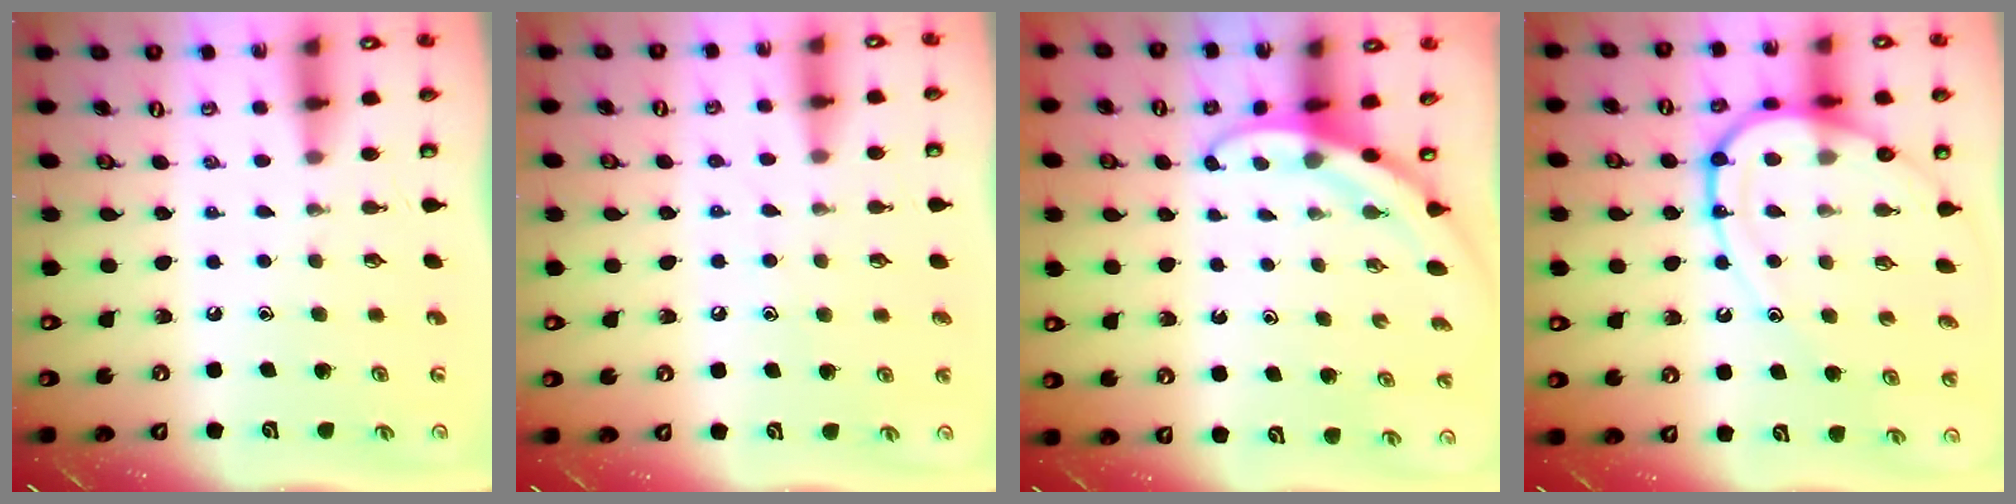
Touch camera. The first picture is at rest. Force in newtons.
{"total": 5.2, "press": 5.2, "slide": 0.4}
{"total": 3.0, "press": 3.0, "slide": 0.1}
{"total": 14.6, "press": 14.6, "slide": 1.4}